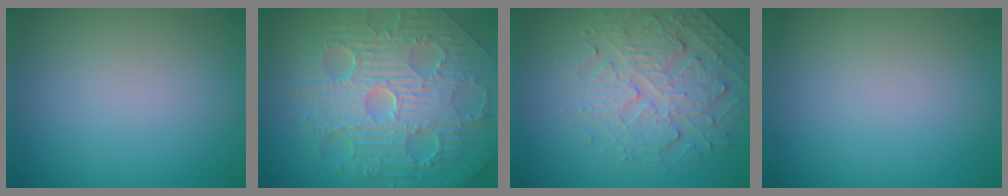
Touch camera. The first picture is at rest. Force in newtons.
{"total": 11.5, "press": 7.5, "slide": 8.8}
{"total": 4.8, "press": 3.6, "slide": 3.2}
{"total": 0.0}